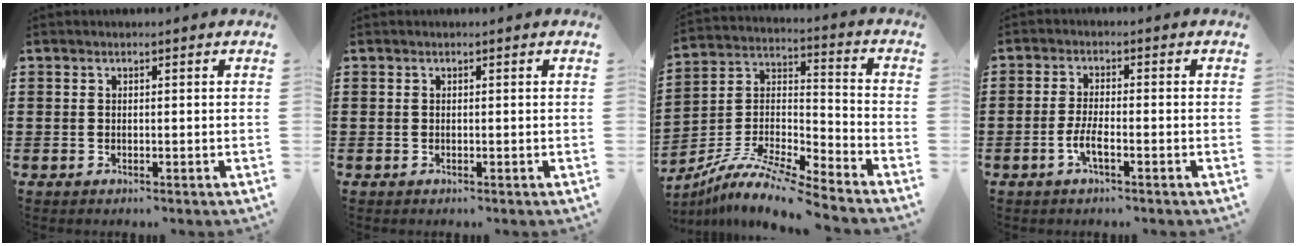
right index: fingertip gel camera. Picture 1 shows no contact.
{"total": 0.0}
{"total": 9.4, "force": [-8.3, 0.9, 4.4], "torque": [-0.098, 0.000, -0.171]}
{"total": 3.2, "force": [-1.6, 0.5, 2.8], "torque": [-0.063, -0.005, -0.032]}